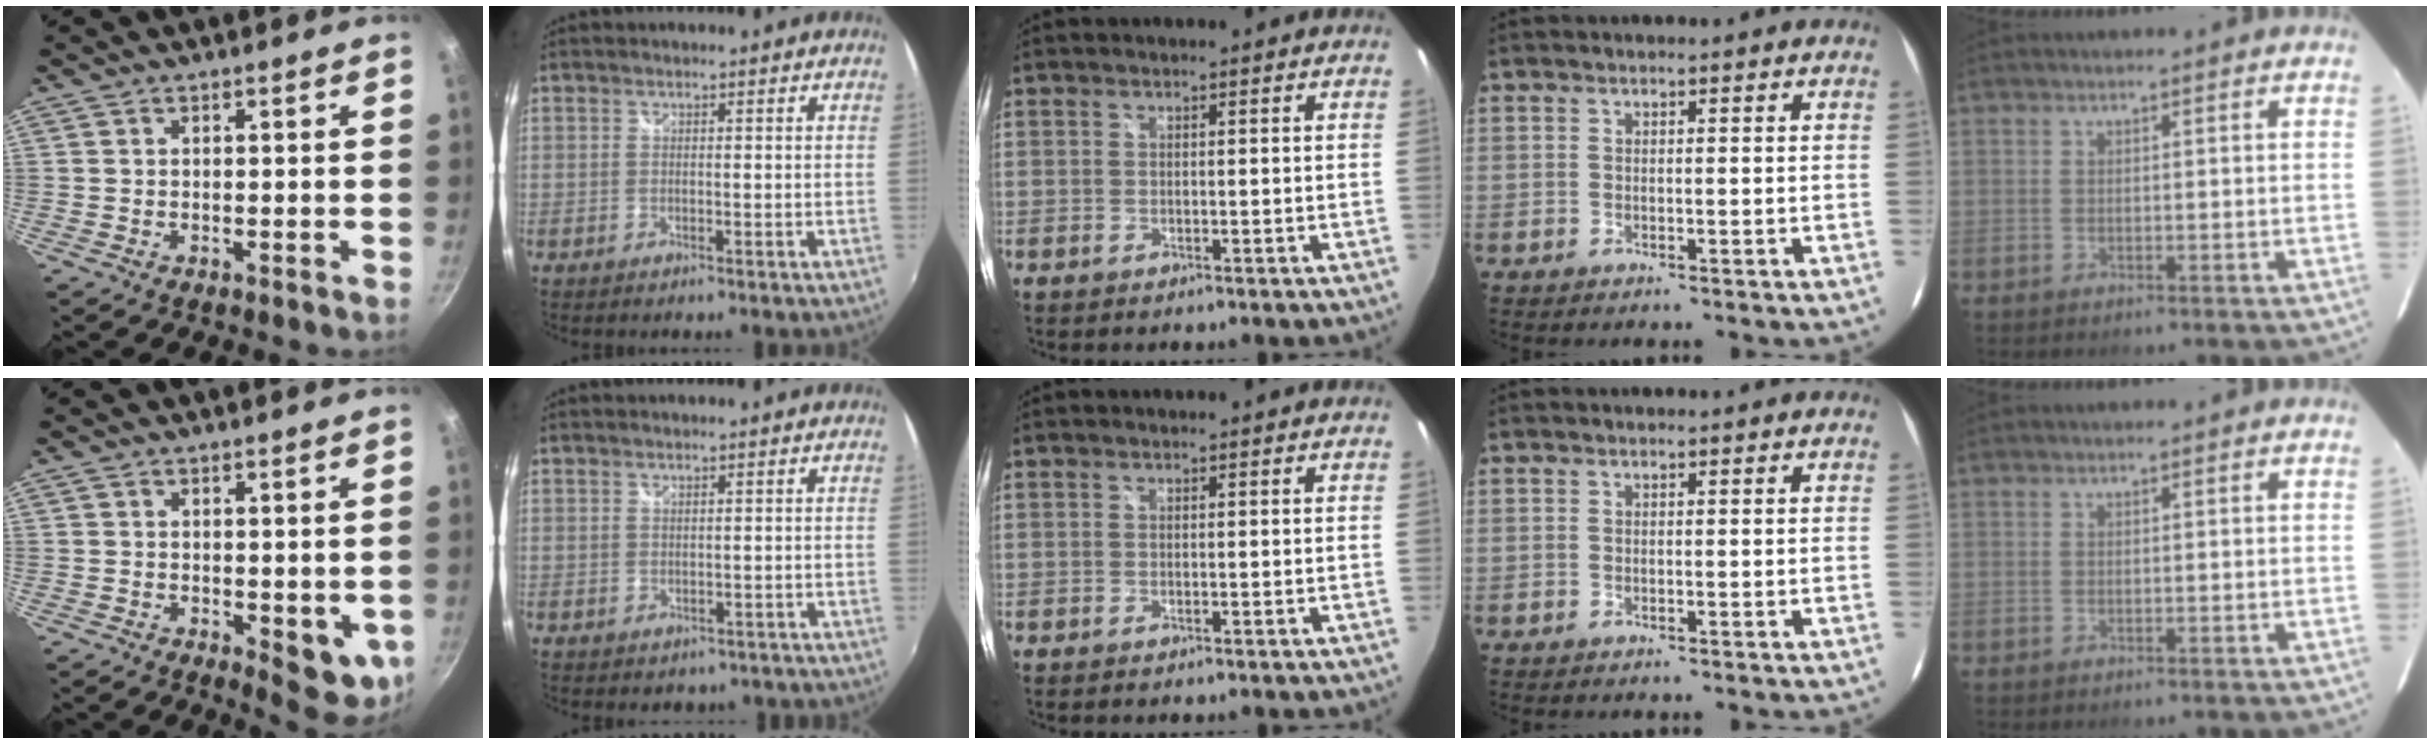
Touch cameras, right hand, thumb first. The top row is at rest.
{"thumb": {"total": 7.9, "force": [-0.3, 3.7, 7.0], "torque": [-0.059, -0.003, 0.008]}, "index": {"total": 1.8, "force": [-0.7, 1.5, 0.6], "torque": [-0.009, -0.001, -0.003]}}